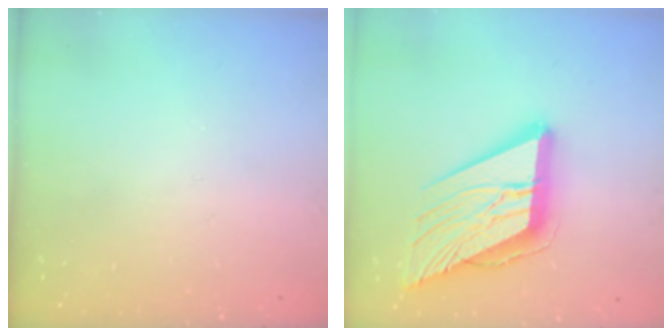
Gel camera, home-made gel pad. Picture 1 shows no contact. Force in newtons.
{"total": 24.5, "press": 24.3, "slide": 3.0}